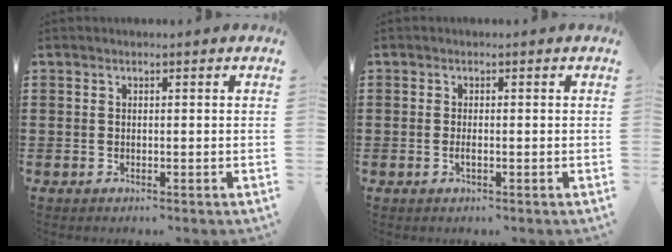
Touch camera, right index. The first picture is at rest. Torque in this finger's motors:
{"motor_torque": [0.99, 1.14, 0.07, 0.03]}